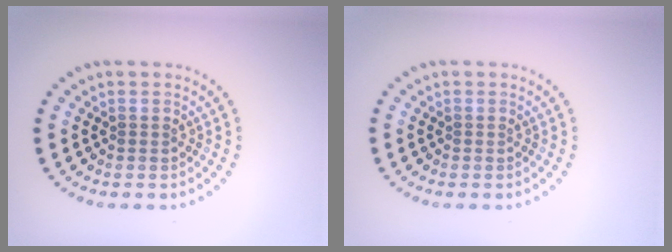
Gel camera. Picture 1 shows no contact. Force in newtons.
{"total": 0.0}